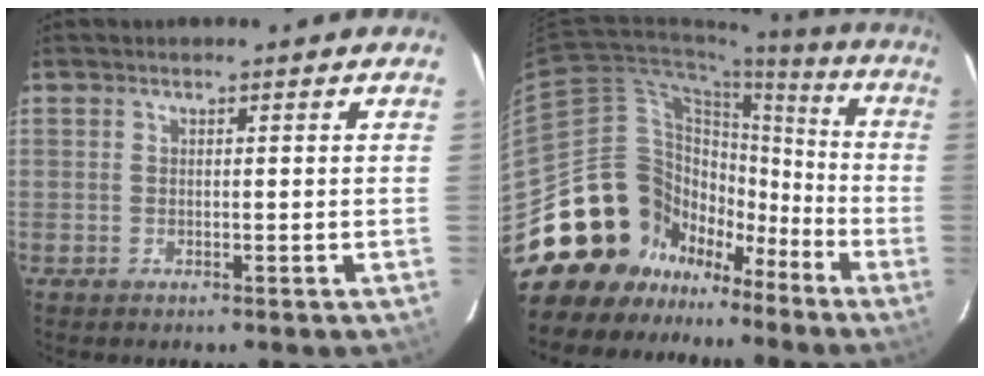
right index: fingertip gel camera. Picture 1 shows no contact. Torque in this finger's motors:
{"motor_torque": [1.08, -1.06, 0.15, -0.12]}